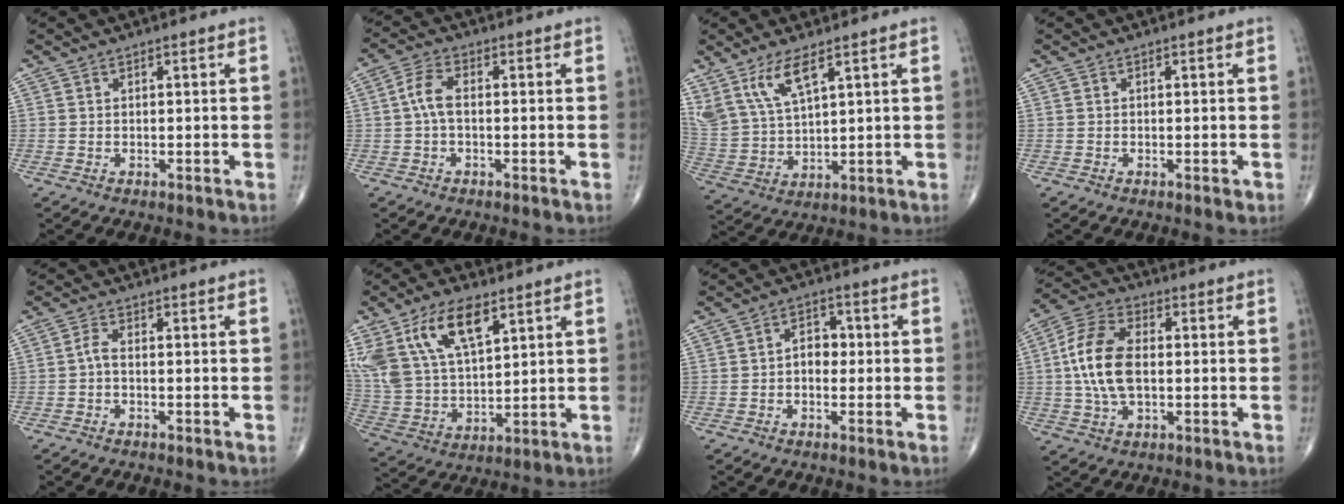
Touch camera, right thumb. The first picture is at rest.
{"total": 4.4, "force": [-0.2, 2.2, 3.9], "torque": [-0.085, 0.014, -0.008]}
{"total": 9.7, "force": [6.1, 3.2, 6.8], "torque": [-0.142, -0.022, 0.137]}
{"total": 0.5, "force": [-0.2, 0.2, 0.4], "torque": [-0.004, -0.001, -0.005]}
{"total": 1.8, "force": [-0.6, 0.6, 1.6], "torque": [-0.032, 0.005, -0.015]}
{"total": 18.0, "force": [9.1, 8.7, 12.8], "torque": [-0.250, -0.022, 0.180]}
{"total": 4.2, "force": [-0.3, 3.0, 2.9], "torque": [-0.029, 0.018, -0.015]}
{"total": 12.6, "force": [0.1, 7.1, 10.4], "torque": [-0.211, 0.017, -0.001]}